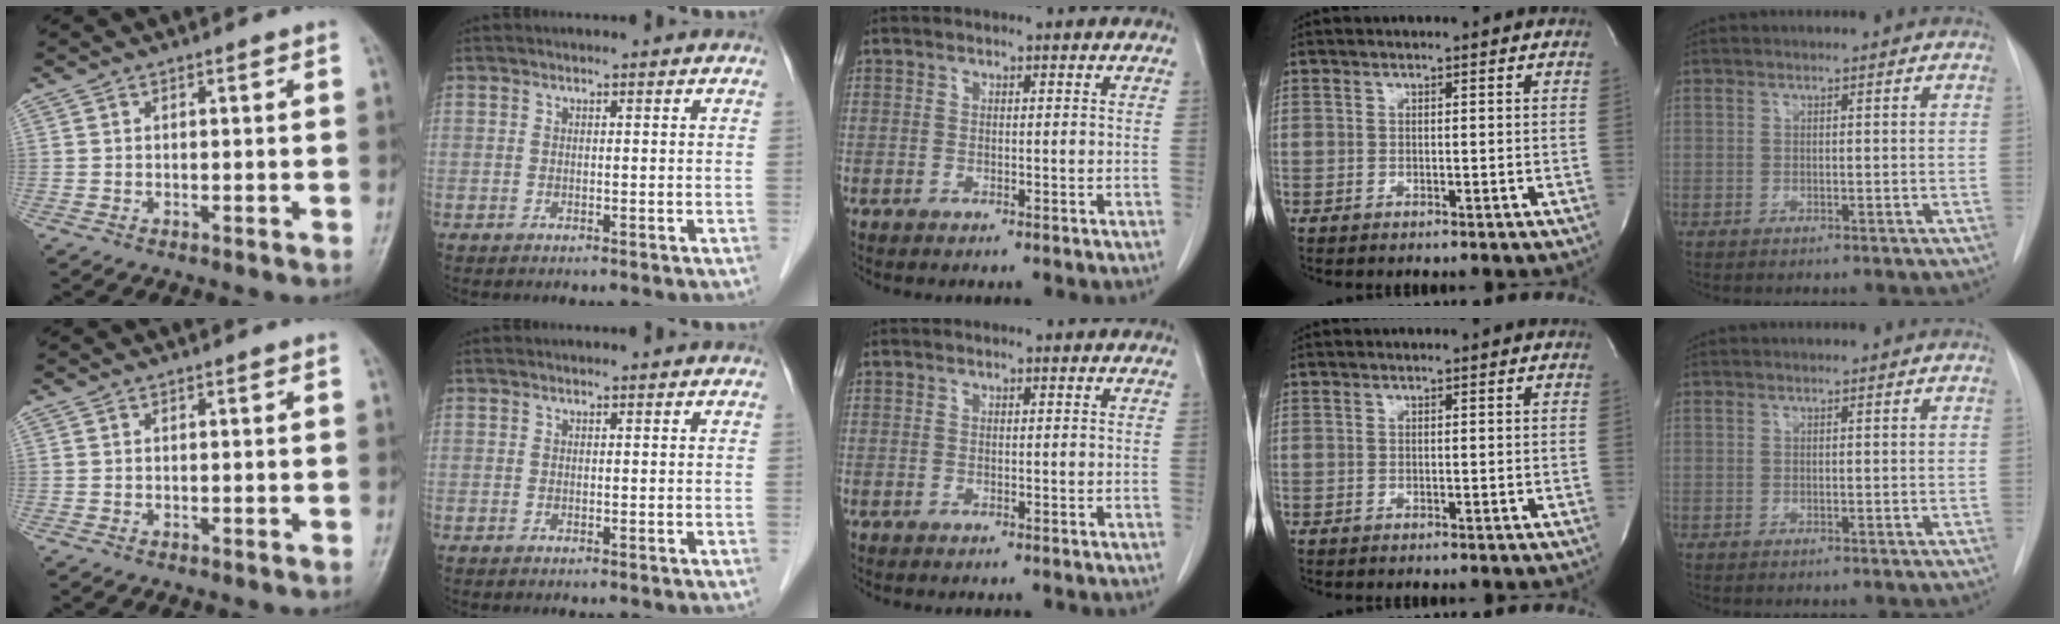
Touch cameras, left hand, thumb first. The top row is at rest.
{}